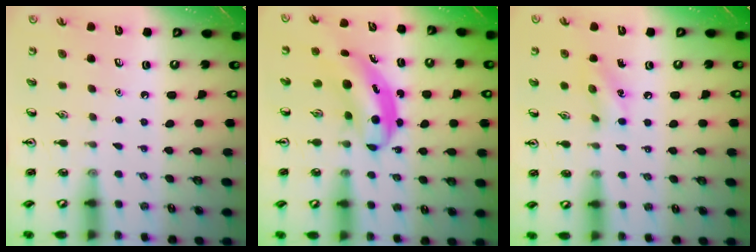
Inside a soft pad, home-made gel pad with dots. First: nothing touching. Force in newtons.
{"total": 6.1, "press": 6.0, "slide": 1.2}
{"total": 7.6, "press": 7.5, "slide": 1.2}